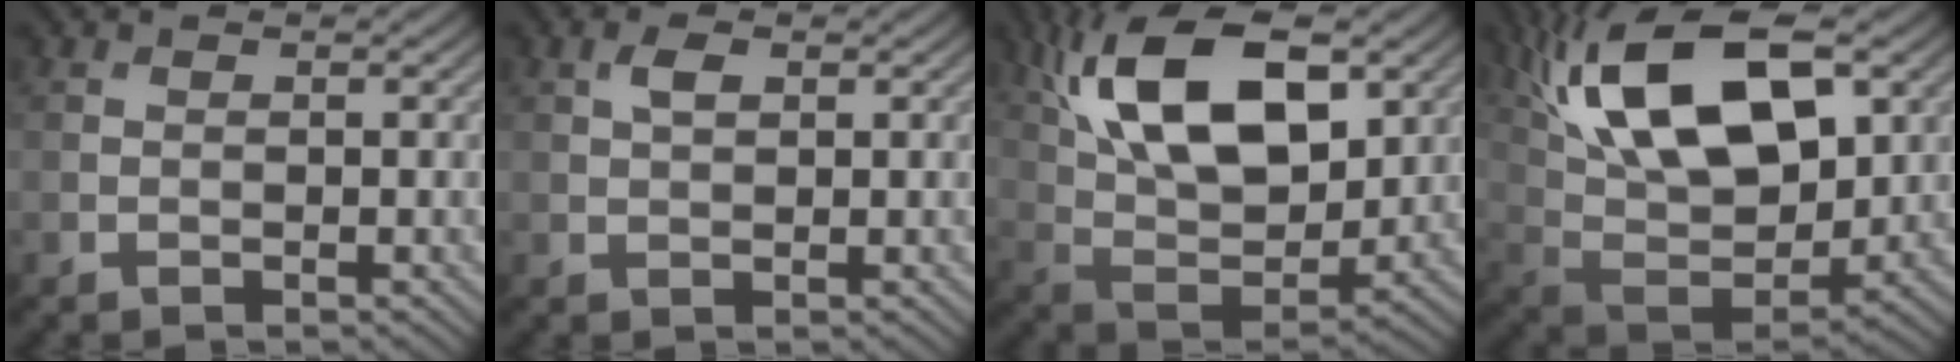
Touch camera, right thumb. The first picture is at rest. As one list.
[{"total": 1.8, "force": [0.7, 0.9, 1.4], "torque": [-0.031, 0.003, 0.013]}, {"total": 15.7, "force": [6.4, 7.8, 12.1], "torque": [-0.244, 0.009, 0.117]}, {"total": 17.3, "force": [7.3, 8.4, 13.3], "torque": [-0.262, 0.018, 0.123]}]